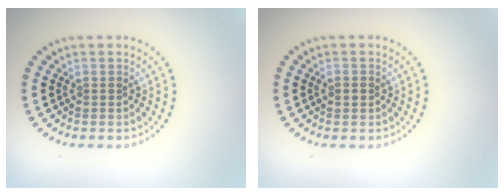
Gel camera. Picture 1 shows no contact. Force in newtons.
{"total": 1.3, "press": 1.2, "slide": 0.1}